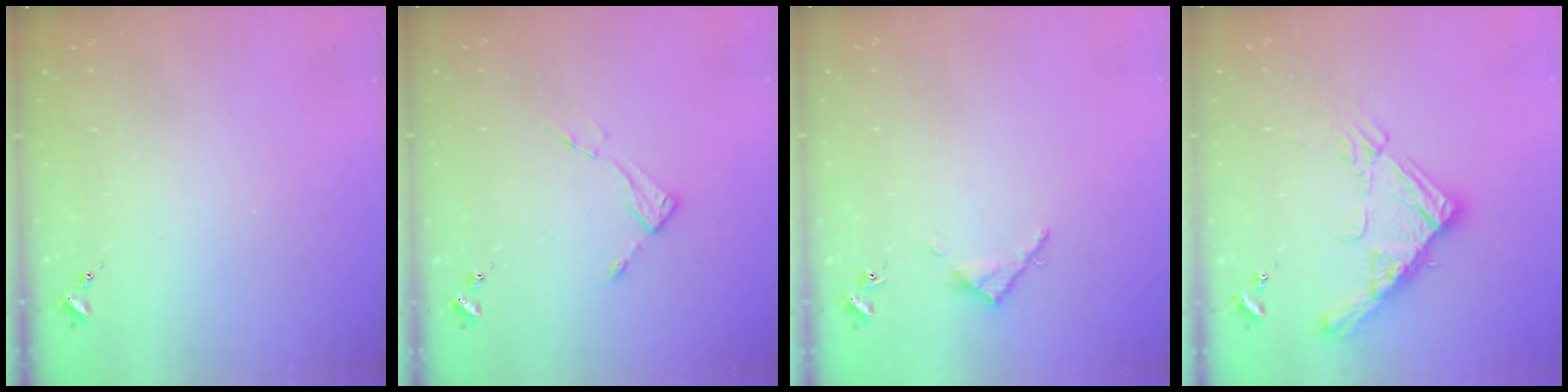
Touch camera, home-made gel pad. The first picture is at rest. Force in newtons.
{"total": 4.4, "press": 4.4, "slide": 0.2}
{"total": 4.0, "press": 4.0, "slide": 0.5}
{"total": 16.4, "press": 16.4, "slide": 1.8}